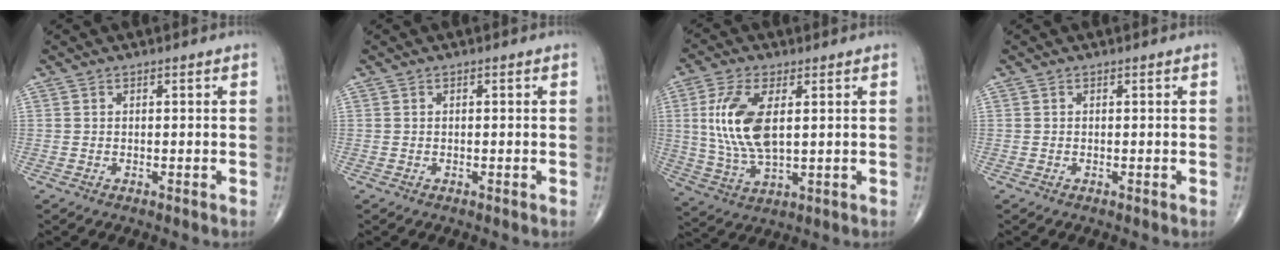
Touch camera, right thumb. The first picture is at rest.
{"total": 0.0}
{"total": 12.4, "force": [2.2, 5.7, 10.8], "torque": [-0.232, -0.009, 0.050]}
{"total": 0.0}